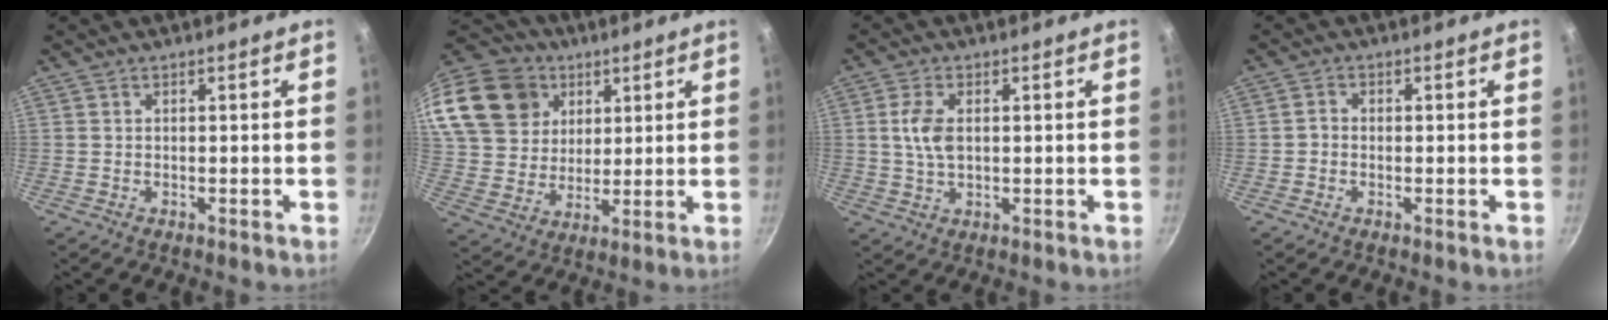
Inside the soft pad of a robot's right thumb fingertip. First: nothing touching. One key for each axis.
{"total": 23.6, "fx": 10.2, "fy": 18.3, "fz": 10.8, "tx": -0.231, "ty": 0.014, "tz": 0.196}
{"total": 5.7, "fx": 0.9, "fy": 3.2, "fz": 4.6, "tx": -0.087, "ty": 0.002, "tz": 0.017}
{"total": 1.6, "fx": -0.4, "fy": 1.3, "fz": 0.7, "tx": -0.010, "ty": 0.009, "tz": -0.011}